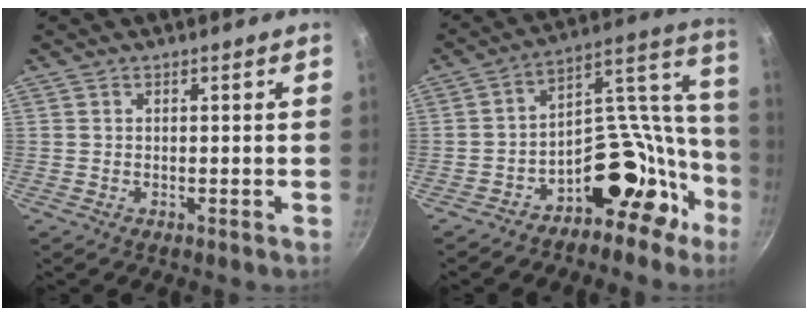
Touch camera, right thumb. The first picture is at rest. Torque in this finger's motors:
{"motor_torque": [0.42, 0.44, 0.11, -0.05, -0.03]}